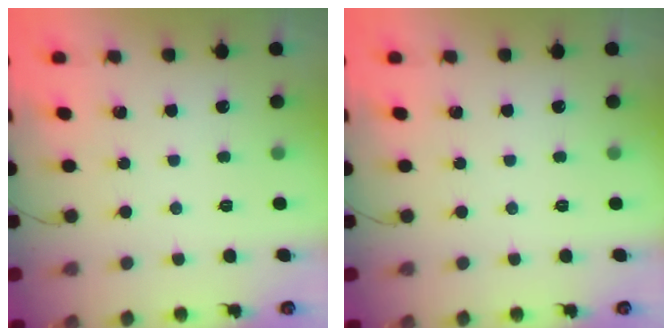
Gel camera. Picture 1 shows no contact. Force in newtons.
{"total": 0.0}